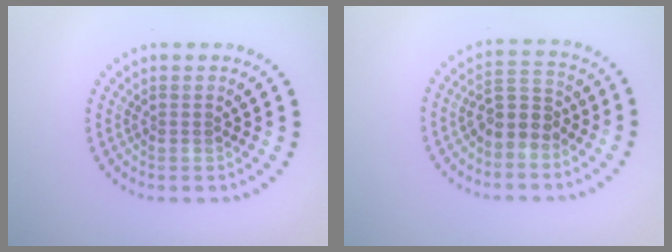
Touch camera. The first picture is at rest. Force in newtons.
{"total": 3.0, "press": 2.7, "slide": 1.2}